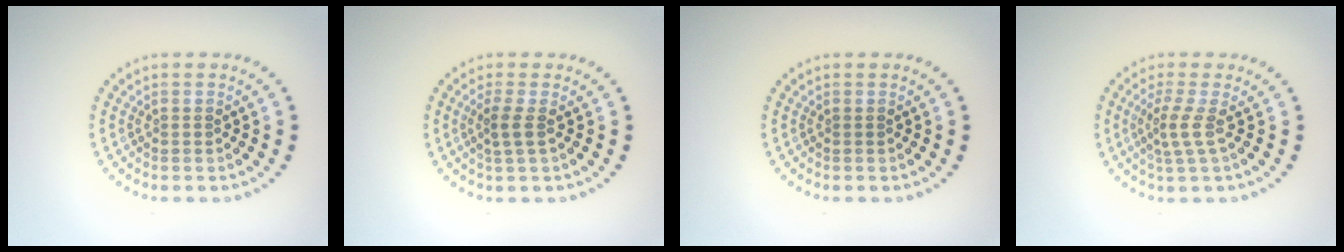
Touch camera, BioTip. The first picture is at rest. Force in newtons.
{"total": 1.7, "press": 1.3, "slide": 1.0}
{"total": 0.0}
{"total": 2.1, "press": 1.5, "slide": 1.5}